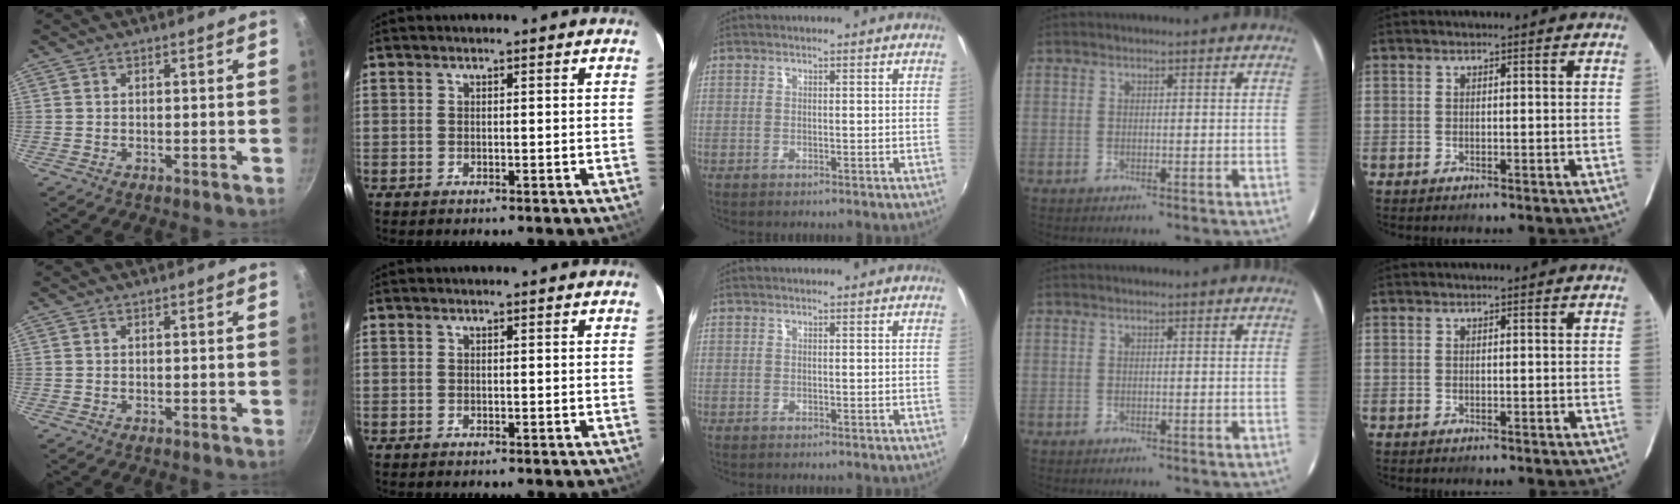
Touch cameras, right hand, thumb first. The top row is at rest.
{}